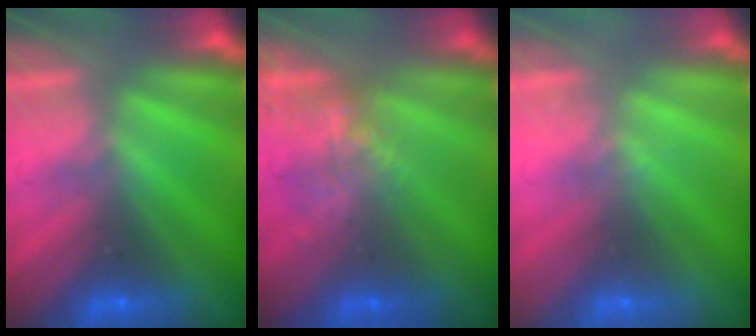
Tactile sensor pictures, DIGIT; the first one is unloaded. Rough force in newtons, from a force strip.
{"total": 5.0}
{"total": 2.1}